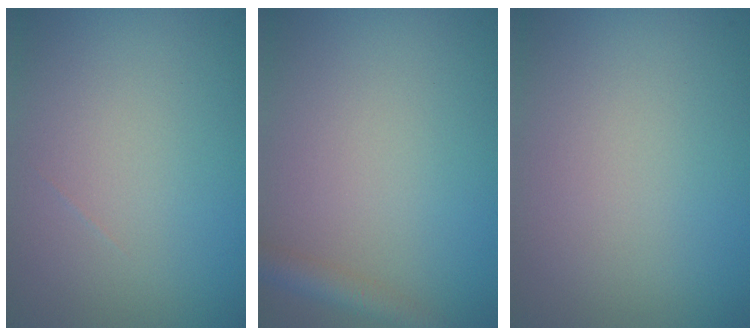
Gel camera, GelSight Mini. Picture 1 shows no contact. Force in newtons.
{"total": 2.4, "press": 2.4, "slide": 0.1}
{"total": 0.0}